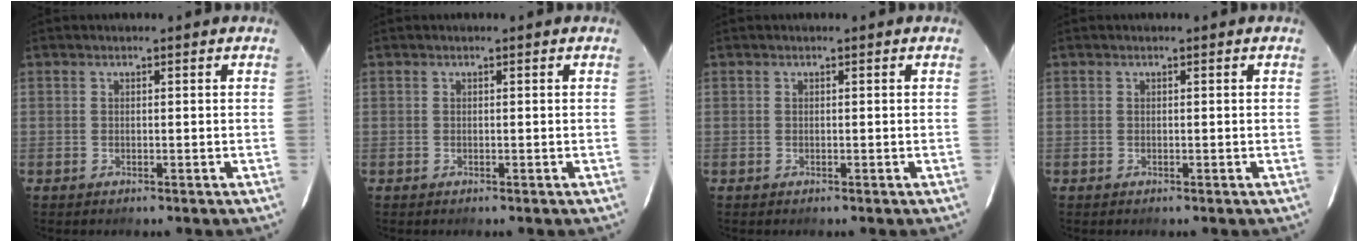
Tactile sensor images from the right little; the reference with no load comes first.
{"total": 0.0}
{"total": 0.0}
{"total": 0.0}